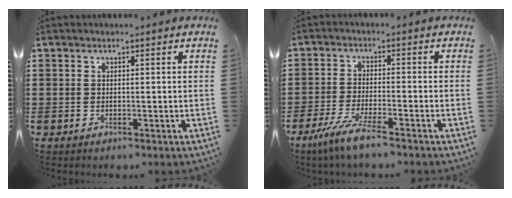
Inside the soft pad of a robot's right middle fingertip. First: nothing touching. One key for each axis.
{"total": 5.5, "fx": -4.1, "fy": 0.0, "fz": 3.6, "tx": -0.086, "ty": -0.020, "tz": -0.080}